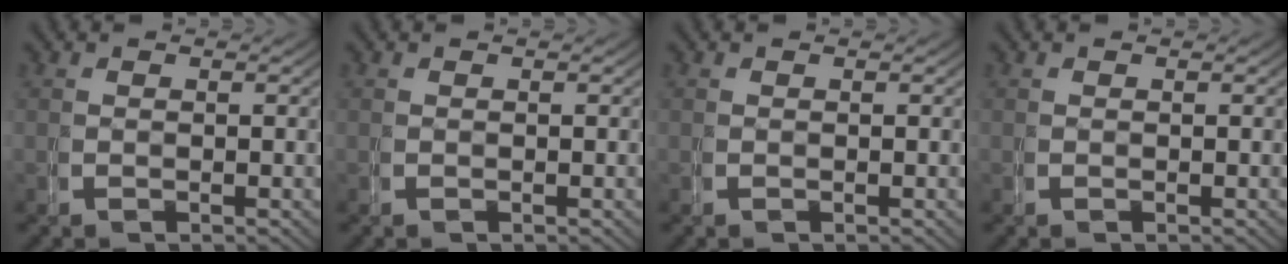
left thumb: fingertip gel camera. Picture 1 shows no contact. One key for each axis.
{"total": 0.0}
{"total": 0.0}
{"total": 0.0}